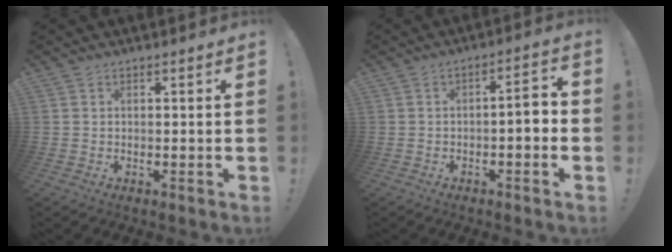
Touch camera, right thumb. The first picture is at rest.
{"total": 5.0, "force": [-1.9, 0.6, 4.5], "torque": [-0.076, 0.009, -0.035]}